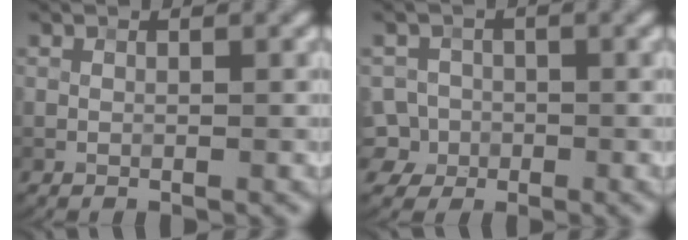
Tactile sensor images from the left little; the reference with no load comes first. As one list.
[{"total": 4.7, "force": [-2.0, 4.2, 1.0], "torque": [-0.001, 0.001, -0.049]}]